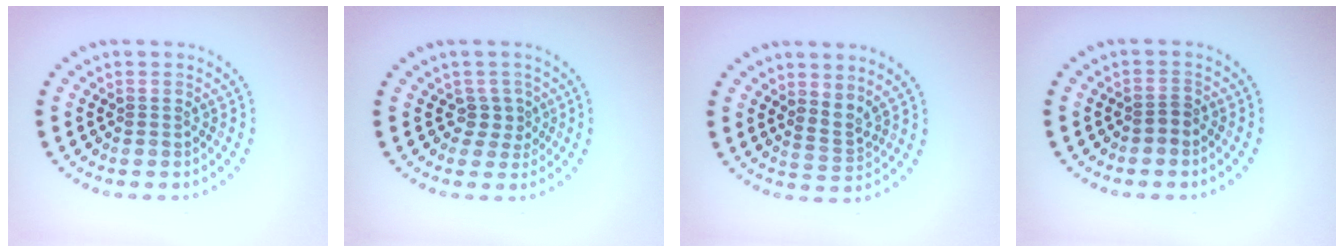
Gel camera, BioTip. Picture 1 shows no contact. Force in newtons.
{"total": 1.7, "press": 1.4, "slide": 1.0}
{"total": 2.0, "press": 1.4, "slide": 1.5}
{"total": 1.2, "press": 0.9, "slide": 0.9}